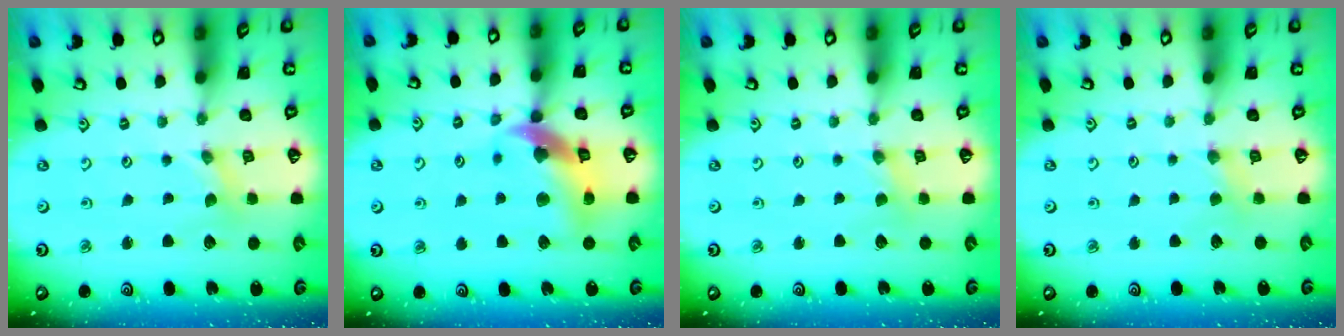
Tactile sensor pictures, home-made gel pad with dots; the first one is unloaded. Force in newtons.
{"total": 14.0, "press": 13.9, "slide": 2.0}
{"total": 1.5, "press": 1.5, "slide": 0.4}
{"total": 2.7, "press": 2.7, "slide": 0.4}